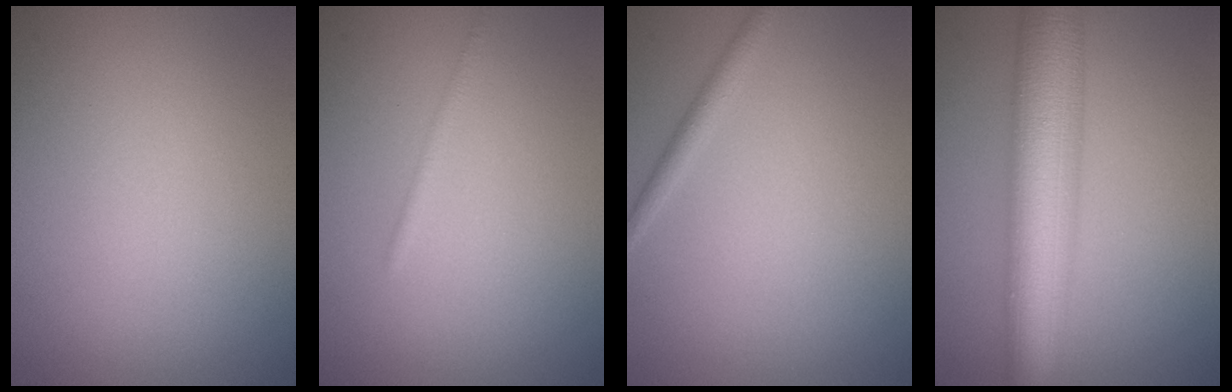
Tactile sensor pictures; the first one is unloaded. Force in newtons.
{"total": 0.8, "press": 0.8, "slide": 0.1}
{"total": 1.3, "press": 1.3, "slide": 0.1}
{"total": 9.4, "press": 9.4, "slide": 0.1}